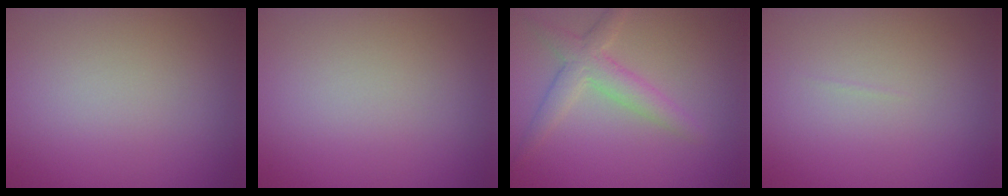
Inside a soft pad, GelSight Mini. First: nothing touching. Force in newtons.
{"total": 0.0}
{"total": 3.2, "press": 3.2, "slide": 0.1}
{"total": 0.0}